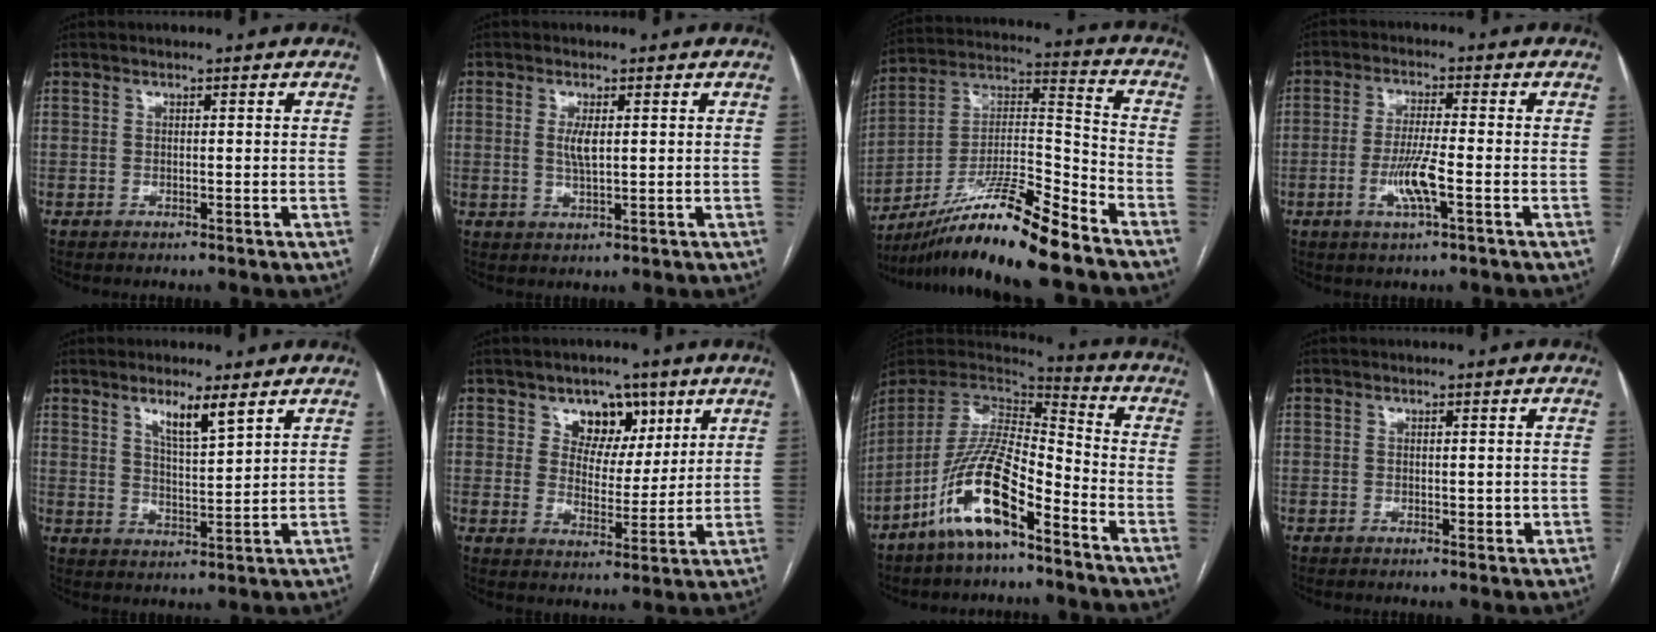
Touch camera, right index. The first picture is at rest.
{"total": 2.9, "force": [0.6, 0.8, 2.7], "torque": [-0.056, -0.002, 0.013]}
{"total": 17.5, "force": [-14.0, -0.2, 10.5], "torque": [-0.195, 0.001, -0.250]}
{"total": 6.1, "force": [-2.1, 0.5, 5.8], "torque": [-0.118, -0.007, -0.038]}
{"total": 5.4, "force": [3.5, 0.5, 4.1], "torque": [-0.076, -0.009, 0.063]}
{"total": 7.4, "force": [4.0, 5.3, 3.2], "torque": [-0.041, 0.010, 0.065]}
{"total": 14.4, "force": [-8.5, 3.6, 11.0], "torque": [-0.218, -0.001, -0.156]}
{"total": 1.6, "force": [-0.2, 0.8, 1.3], "torque": [-0.019, 0.001, 0.000]}